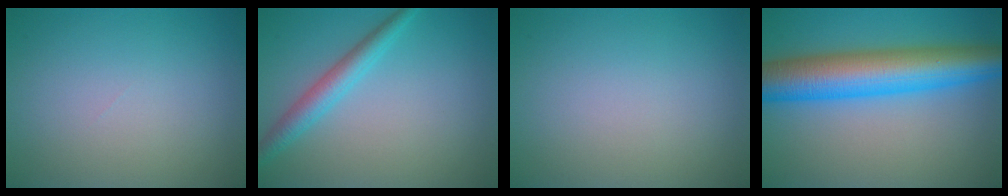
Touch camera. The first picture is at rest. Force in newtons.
{"total": 2.9, "press": 2.9, "slide": 0.1}
{"total": 0.0}
{"total": 10.1, "press": 10.1, "slide": 0.1}